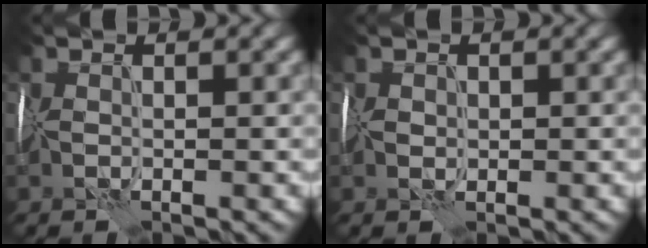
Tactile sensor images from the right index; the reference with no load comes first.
{"total": 0.8, "force": [0.2, 0.7, 0.2], "torque": [-0.002, 0.003, 0.003]}